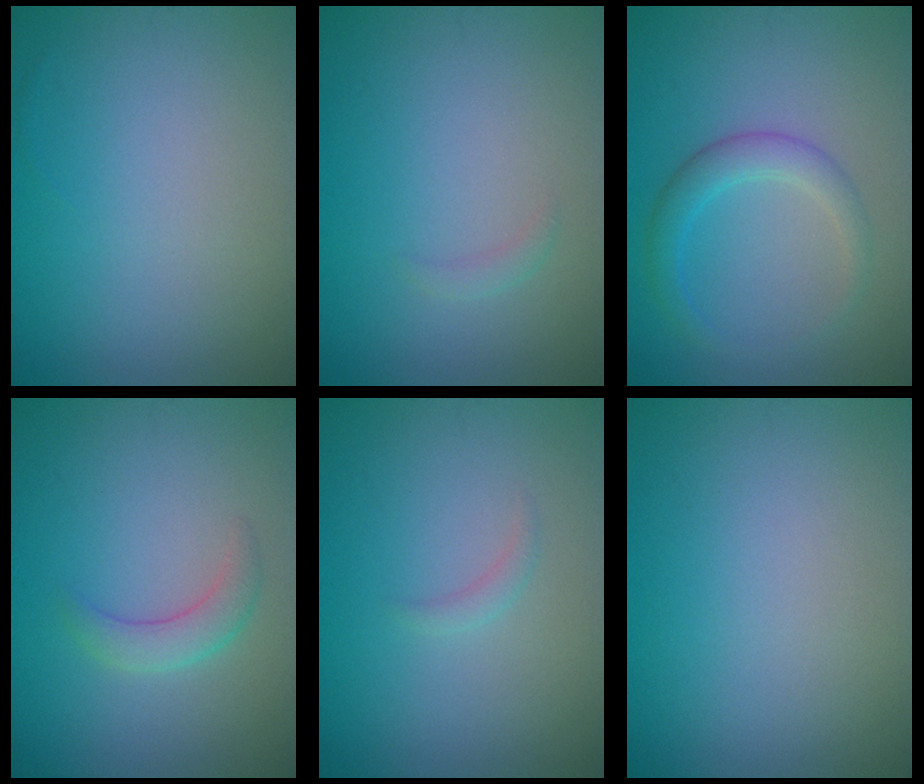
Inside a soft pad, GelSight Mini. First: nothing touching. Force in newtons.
{"total": 0.7, "press": 0.7, "slide": 0.0}
{"total": 2.6, "press": 2.6, "slide": 0.1}
{"total": 2.2, "press": 2.2, "slide": 0.2}
{"total": 0.8, "press": 0.8, "slide": 0.1}
{"total": 0.0}